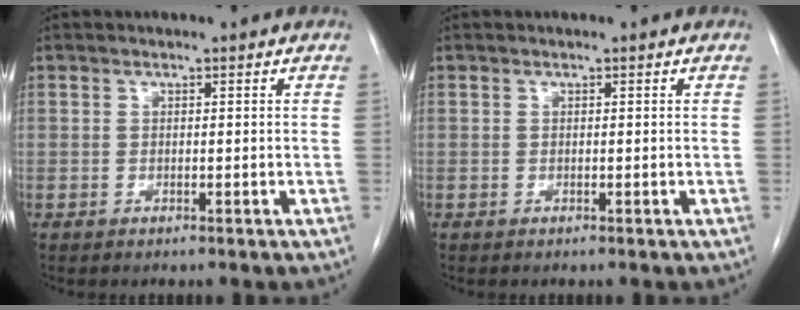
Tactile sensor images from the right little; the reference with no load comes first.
{"total": 0.0}